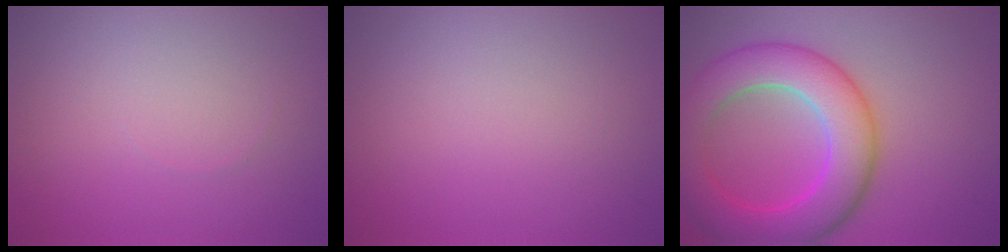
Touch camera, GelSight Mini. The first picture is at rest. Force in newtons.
{"total": 0.0}
{"total": 8.6, "press": 8.6, "slide": 0.1}